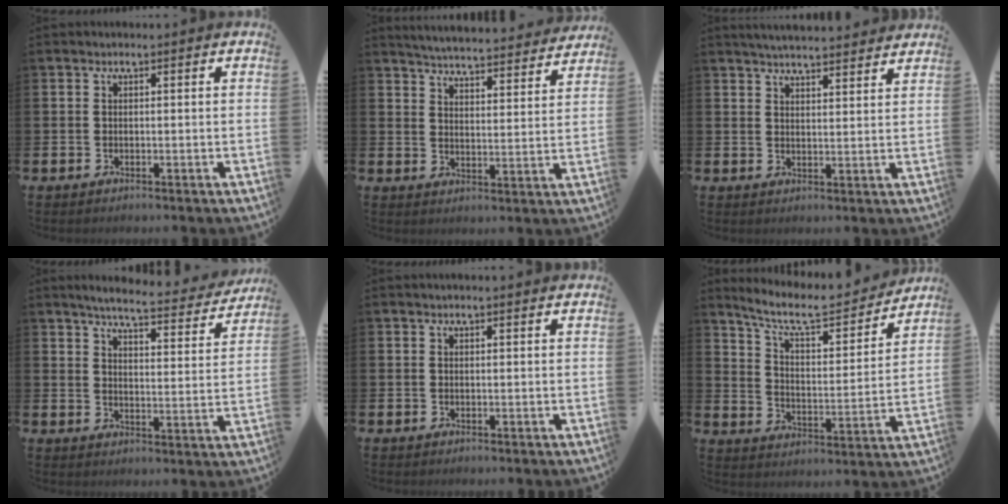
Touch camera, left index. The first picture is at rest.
{"total": 5.2, "force": [5.1, 0.2, 0.6], "torque": [-0.031, -0.045, 0.088]}
{"total": 4.3, "force": [4.3, 0.0, 0.5], "torque": [-0.018, -0.024, 0.077]}
{"total": 5.6, "force": [5.2, 0.4, 1.9], "torque": [-0.047, -0.038, 0.085]}
{"total": 0.5, "force": [0.5, -0.1, 0.2], "torque": [0.003, -0.003, 0.007]}
{"total": 8.6, "force": [7.5, 2.2, 3.5], "torque": [-0.100, -0.049, 0.127]}